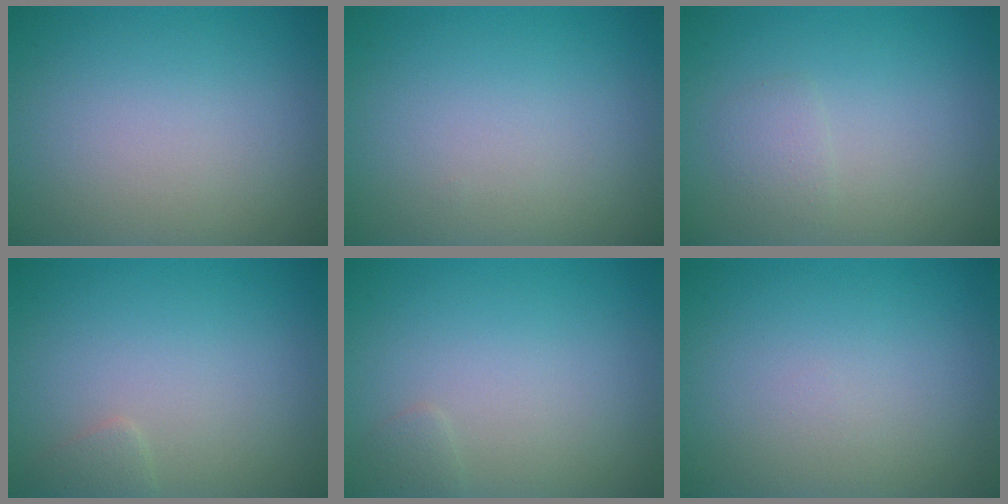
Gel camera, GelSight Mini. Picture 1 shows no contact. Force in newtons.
{"total": 0.0}
{"total": 1.2, "press": 1.2, "slide": 0.1}
{"total": 0.9, "press": 0.9, "slide": 0.1}
{"total": 0.6, "press": 0.6, "slide": 0.1}
{"total": 0.0}